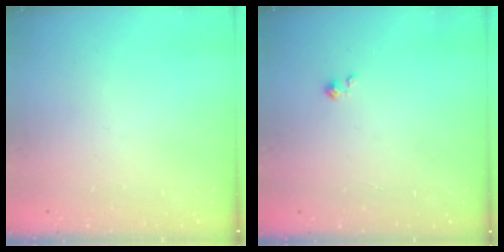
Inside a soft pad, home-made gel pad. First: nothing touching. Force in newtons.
{"total": 2.3, "press": 2.2, "slide": 0.3}